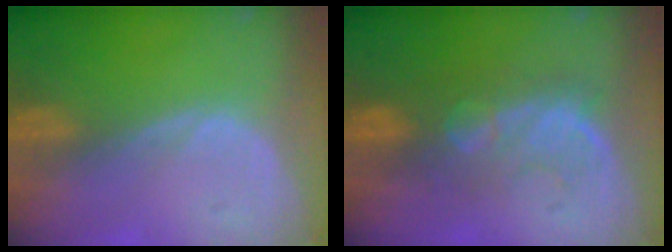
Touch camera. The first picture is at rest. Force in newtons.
{"total": 8.2, "press": 7.9, "slide": 2.2}